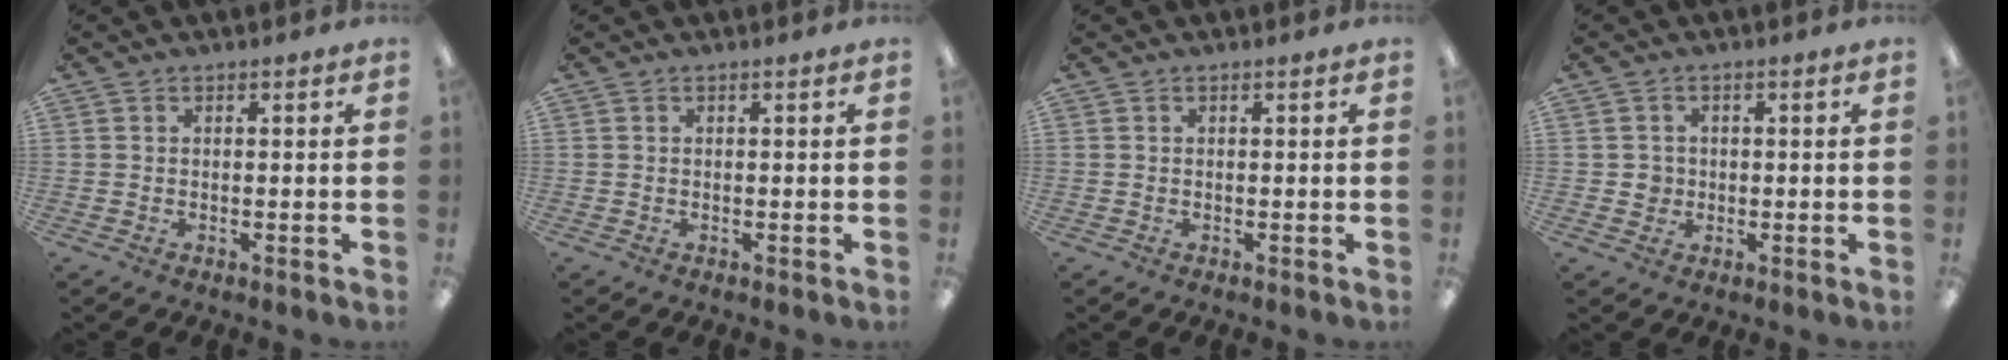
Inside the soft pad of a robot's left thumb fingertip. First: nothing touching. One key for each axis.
{"total": 0.0}
{"total": 0.0}
{"total": 2.7, "fx": -0.1, "fy": 2.6, "fz": 0.4, "tx": -0.004, "ty": 0.002, "tz": -0.006}